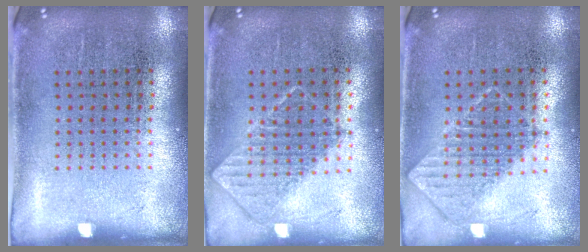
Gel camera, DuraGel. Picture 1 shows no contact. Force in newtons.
{"total": 0.7, "press": 0.7, "slide": 0.1}
{"total": 0.8, "press": 0.8, "slide": 0.1}